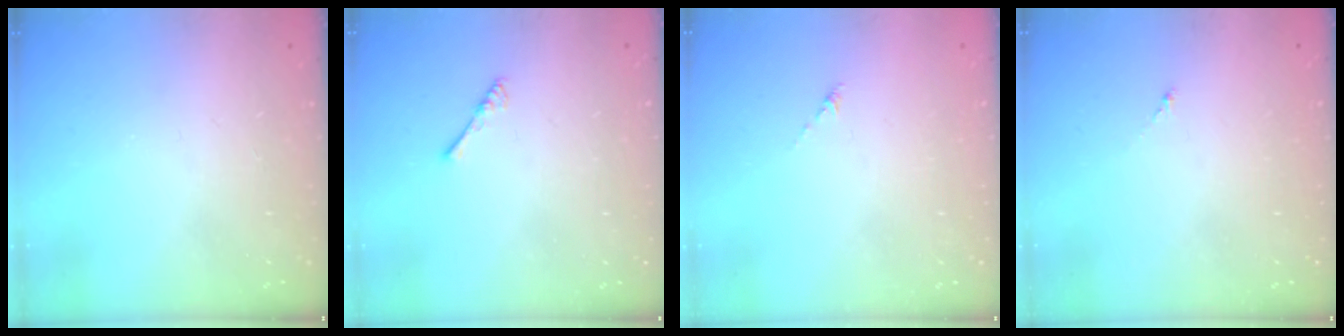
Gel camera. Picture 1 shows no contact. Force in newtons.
{"total": 1.8, "press": 1.7, "slide": 0.4}
{"total": 0.0}
{"total": 0.0}